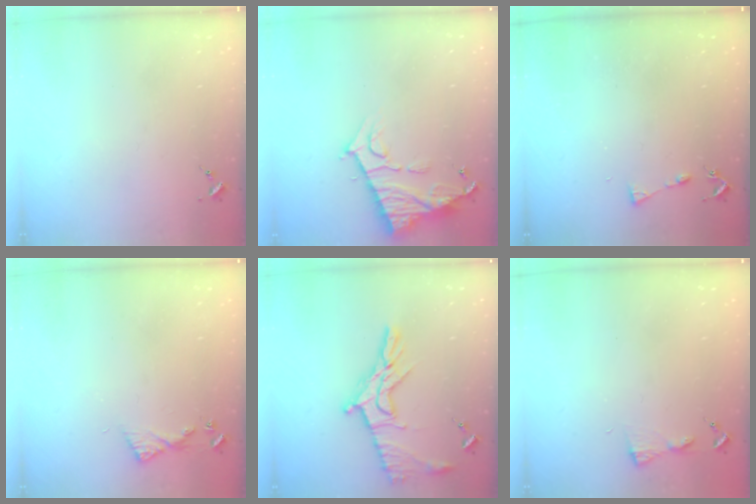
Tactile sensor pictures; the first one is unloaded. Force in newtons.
{"total": 11.7, "press": 11.6, "slide": 0.8}
{"total": 3.7, "press": 3.7, "slide": 0.5}
{"total": 6.1, "press": 6.1, "slide": 0.6}
{"total": 13.9, "press": 13.8, "slide": 0.9}
{"total": 4.2, "press": 4.2, "slide": 0.5}